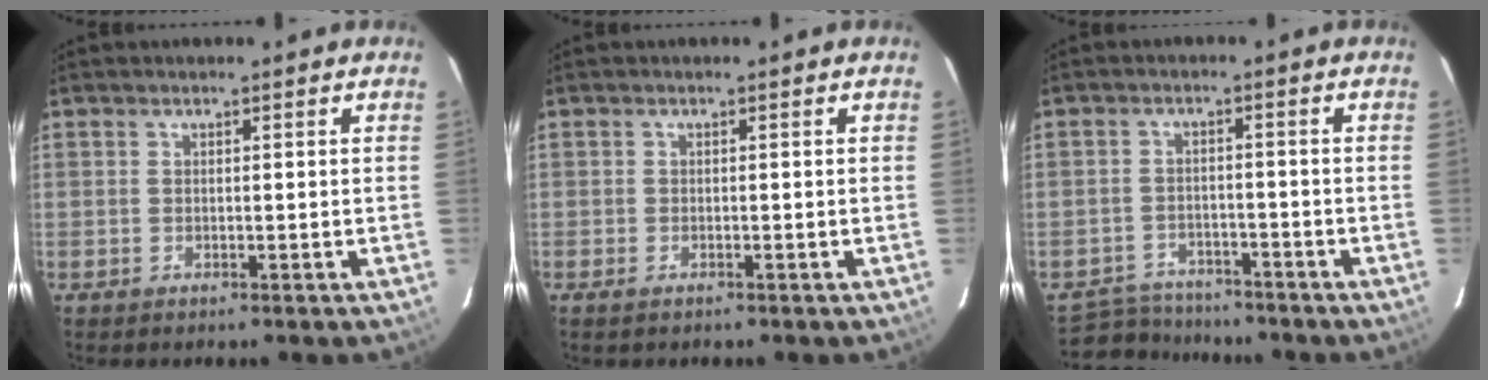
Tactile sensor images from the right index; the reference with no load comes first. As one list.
[{"total": 1.0, "force": [-0.8, 0.4, 0.5], "torque": [-0.009, -0.005, -0.017]}, {"total": 8.5, "force": [-7.7, 3.4, 1.3], "torque": [-0.047, 0.011, -0.118]}]